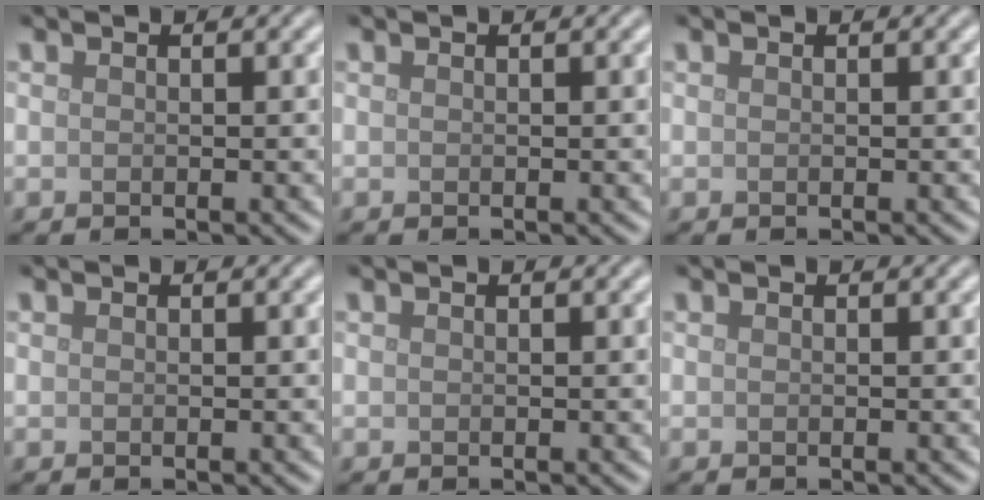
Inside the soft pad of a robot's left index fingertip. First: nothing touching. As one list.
[{"total": 0.0}, {"total": 0.0}, {"total": 0.0}, {"total": 0.0}, {"total": 0.0}]